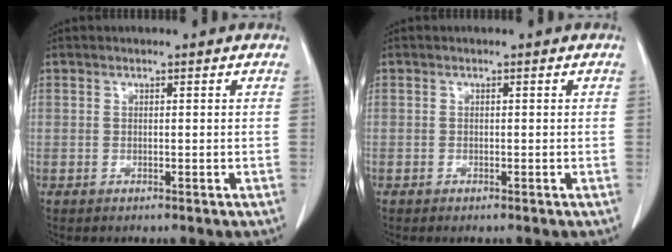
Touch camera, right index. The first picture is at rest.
{"total": 0.0}